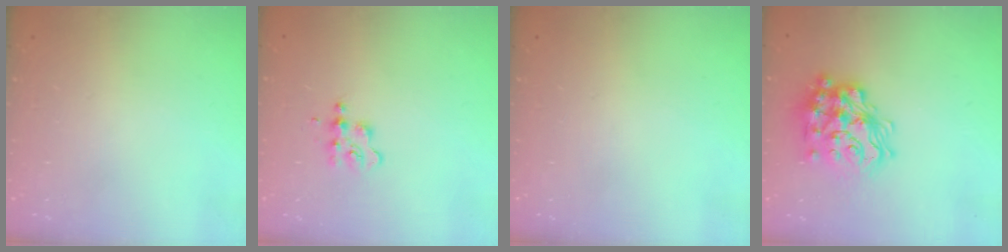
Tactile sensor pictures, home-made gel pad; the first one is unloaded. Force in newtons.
{"total": 3.5, "press": 3.5, "slide": 0.5}
{"total": 0.0}
{"total": 20.2, "press": 20.2, "slide": 1.2}